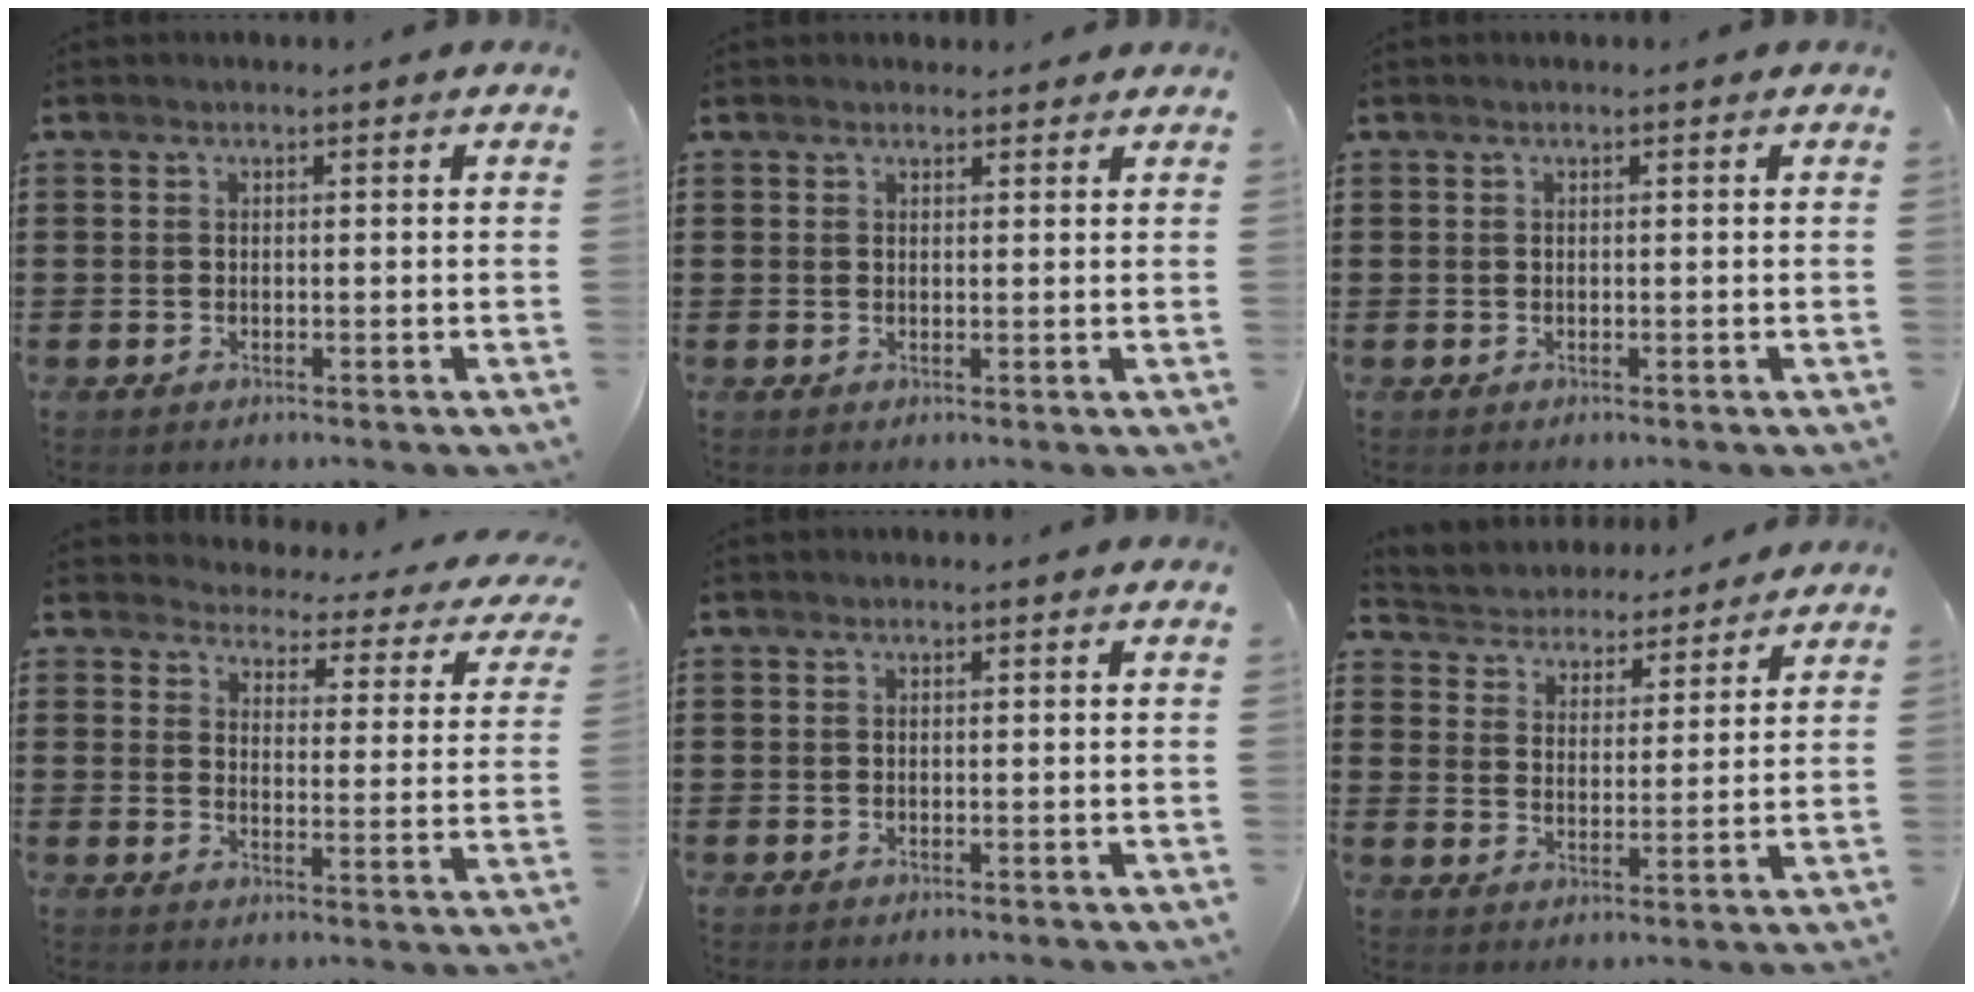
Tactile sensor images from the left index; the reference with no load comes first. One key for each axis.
{"total": 1.4, "fx": 1.3, "fy": 0.4, "fz": 0.2, "tx": -0.005, "ty": 0.004, "tz": 0.026}
{"total": 0.0}
{"total": 2.9, "fx": 2.9, "fy": 0.5, "fz": 0.4, "tx": -0.031, "ty": -0.025, "tz": 0.042}
{"total": 0.0}
{"total": 4.2, "fx": 4.1, "fy": 0.4, "fz": -0.6, "tx": -0.016, "ty": -0.032, "tz": 0.068}